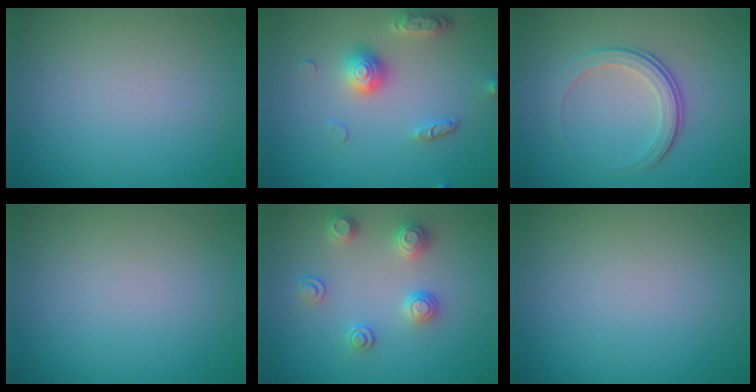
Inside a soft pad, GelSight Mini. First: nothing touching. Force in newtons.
{"total": 3.6, "press": 3.0, "slide": 2.0}
{"total": 3.6, "press": 2.5, "slide": 2.5}
{"total": 0.0}
{"total": 2.6, "press": 2.6, "slide": 0.4}
{"total": 0.0}